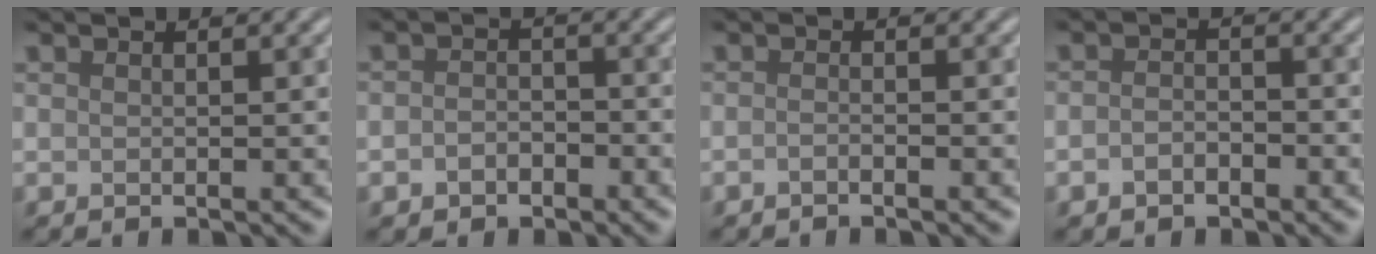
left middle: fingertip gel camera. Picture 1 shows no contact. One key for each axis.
{"total": 2.1, "fx": -1.0, "fy": 1.5, "fz": 1.0, "tx": -0.017, "ty": 0.001, "tz": -0.023}
{"total": 0.9, "fx": -0.6, "fy": 0.2, "fz": 0.6, "tx": -0.010, "ty": -0.001, "tz": -0.013}
{"total": 1.8, "fx": -0.9, "fy": 1.1, "fz": 1.1, "tx": -0.023, "ty": 0.002, "tz": -0.022}